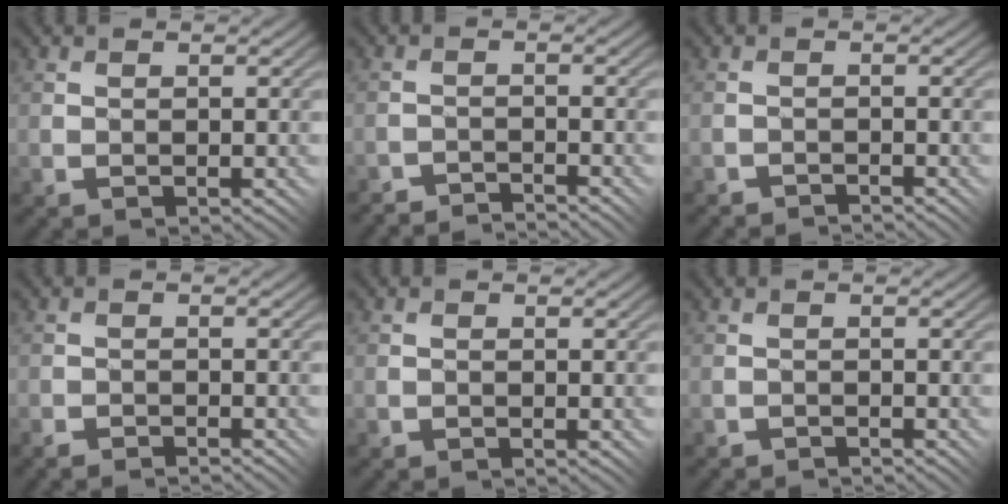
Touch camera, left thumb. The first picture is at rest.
{"total": 3.0, "force": [-2.9, -0.7, -0.4], "torque": [0.013, 0.009, -0.060]}
{"total": 1.5, "force": [-1.2, -0.5, -0.7], "torque": [0.019, 0.008, -0.029]}
{"total": 1.9, "force": [-1.9, -0.1, -0.1], "torque": [0.004, 0.006, -0.045]}
{"total": 0.5, "force": [-0.5, 0.1, -0.1], "torque": [0.008, 0.003, -0.010]}
{"total": 1.2, "force": [-0.9, -0.4, -0.6], "torque": [0.016, 0.005, -0.024]}